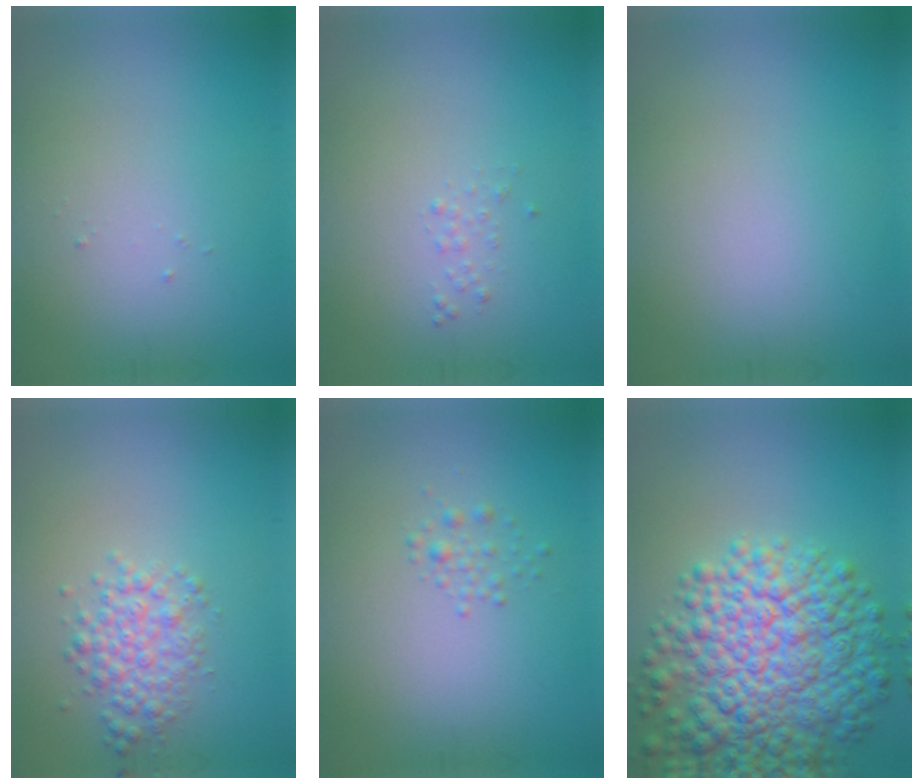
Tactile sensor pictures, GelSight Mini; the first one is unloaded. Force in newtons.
{"total": 0.6, "press": 0.6, "slide": 0.0}
{"total": 0.0}
{"total": 3.0, "press": 3.0, "slide": 0.1}
{"total": 1.0, "press": 1.0, "slide": 0.0}
{"total": 10.9, "press": 10.9, "slide": 0.4}